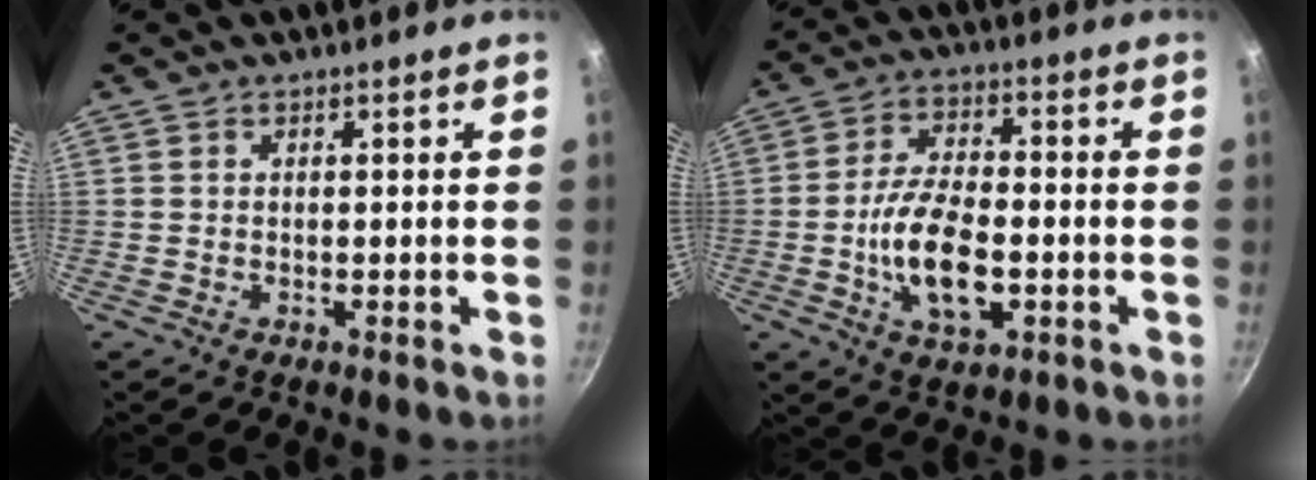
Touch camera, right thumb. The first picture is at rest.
{"total": 12.3, "force": [-2.8, 6.0, 10.4], "torque": [-0.188, 0.019, -0.051]}